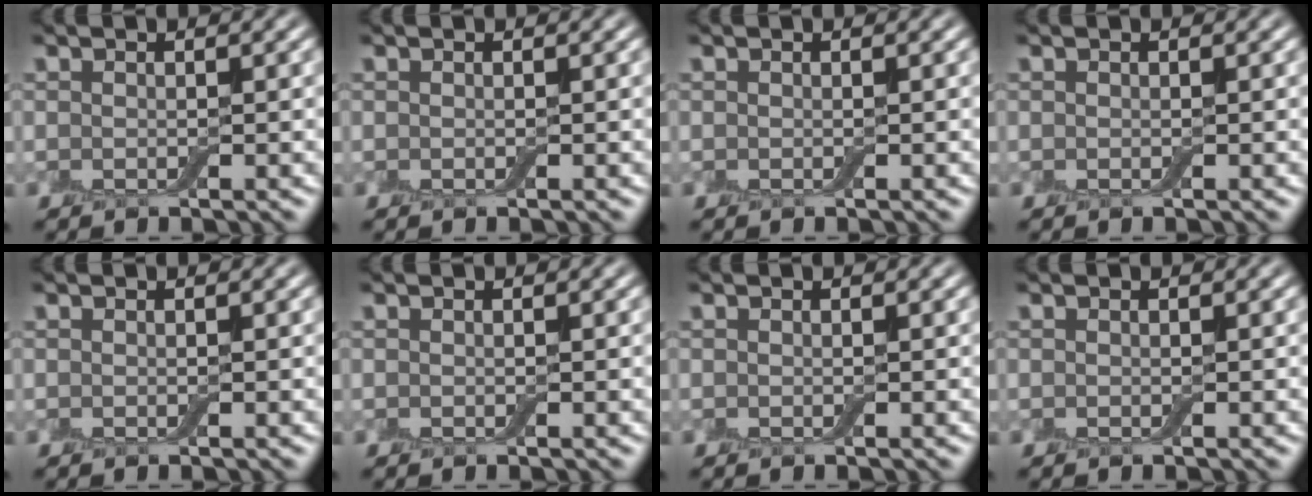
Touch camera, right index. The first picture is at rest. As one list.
[{"total": 0.0}, {"total": 0.0}, {"total": 0.0}, {"total": 0.0}, {"total": 0.0}, {"total": 0.0}, {"total": 0.0}]